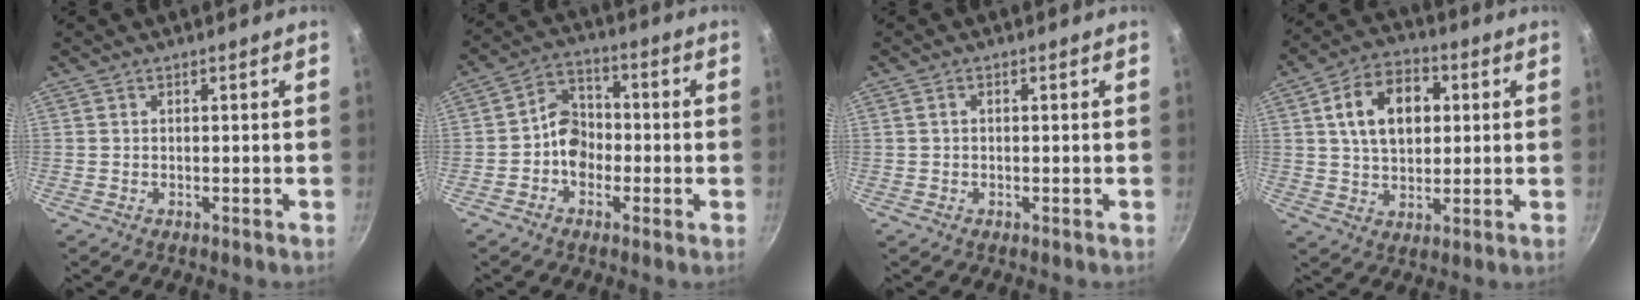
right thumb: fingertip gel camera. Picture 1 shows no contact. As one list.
[{"total": 7.3, "force": [-1.5, 5.8, 4.1], "torque": [-0.027, 0.027, -0.039]}, {"total": 0.8, "force": [0.0, 0.6, 0.6], "torque": [-0.012, 0.006, 0.002]}, {"total": 13.4, "force": [2.9, 9.1, 9.4], "torque": [-0.130, 0.009, 0.043]}]